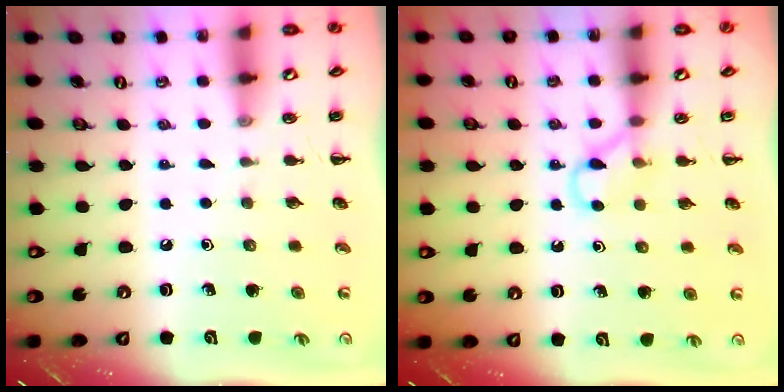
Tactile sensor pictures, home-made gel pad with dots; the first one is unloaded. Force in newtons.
{"total": 4.0, "press": 3.8, "slide": 1.1}